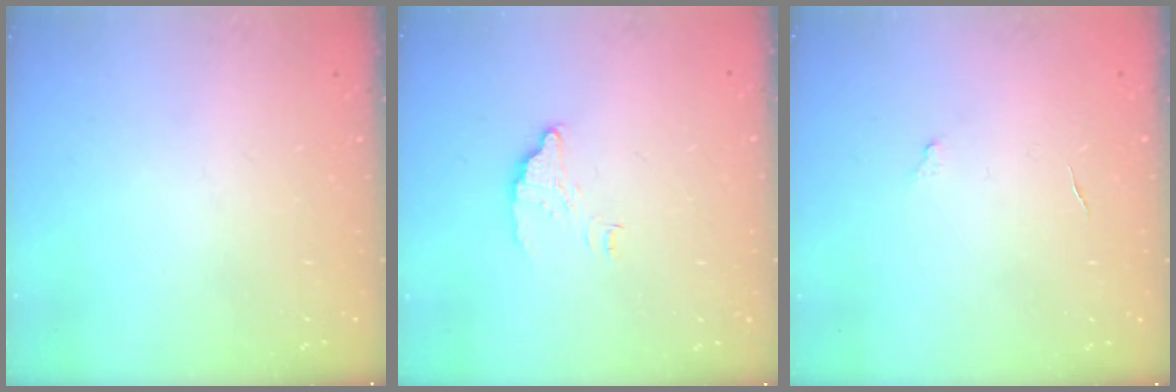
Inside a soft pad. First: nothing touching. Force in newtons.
{"total": 3.6, "press": 3.6, "slide": 0.2}
{"total": 2.8, "press": 2.8, "slide": 0.2}